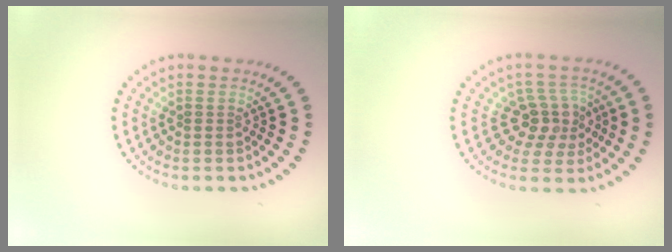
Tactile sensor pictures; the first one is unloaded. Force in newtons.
{"total": 3.4, "press": 2.9, "slide": 1.9}